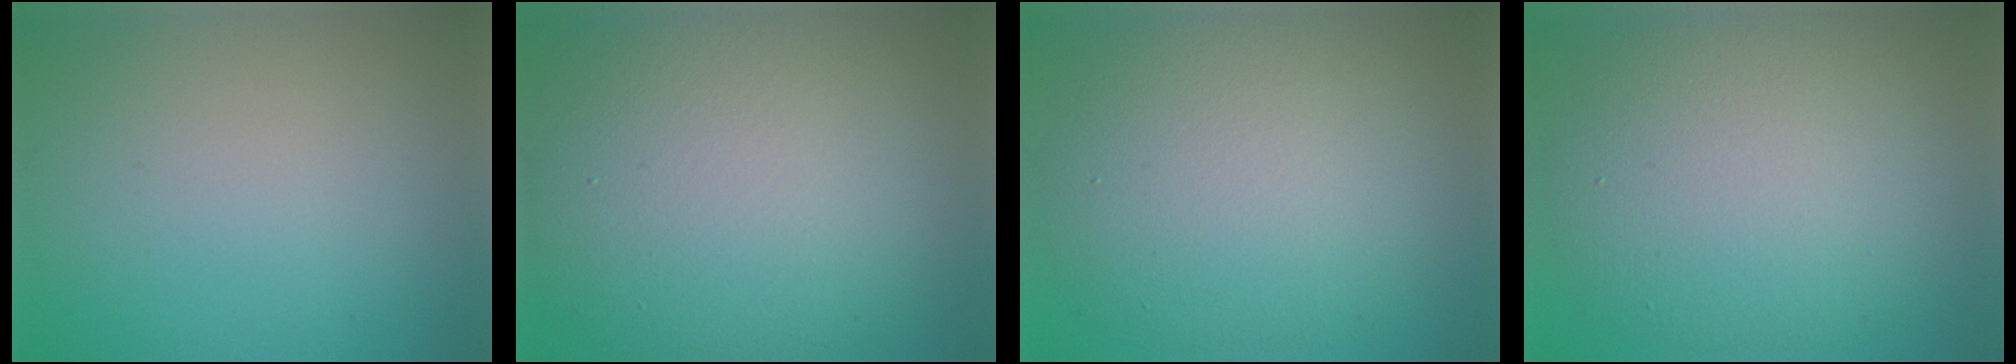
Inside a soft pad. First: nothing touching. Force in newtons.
{"total": 13.9, "press": 13.9, "slide": 0.7}
{"total": 10.3, "press": 10.3, "slide": 0.5}
{"total": 10.5, "press": 10.5, "slide": 0.5}